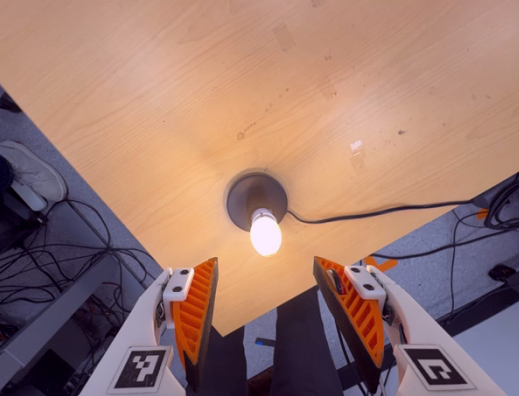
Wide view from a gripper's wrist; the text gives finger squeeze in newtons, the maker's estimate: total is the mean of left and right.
{"total": 0.0}